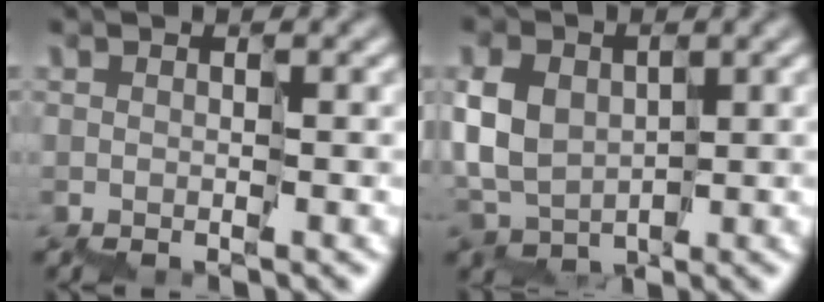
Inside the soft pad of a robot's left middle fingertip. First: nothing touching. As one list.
[{"total": 3.2, "force": [0.4, 2.7, 1.6], "torque": [-0.043, 0.011, 0.000]}]